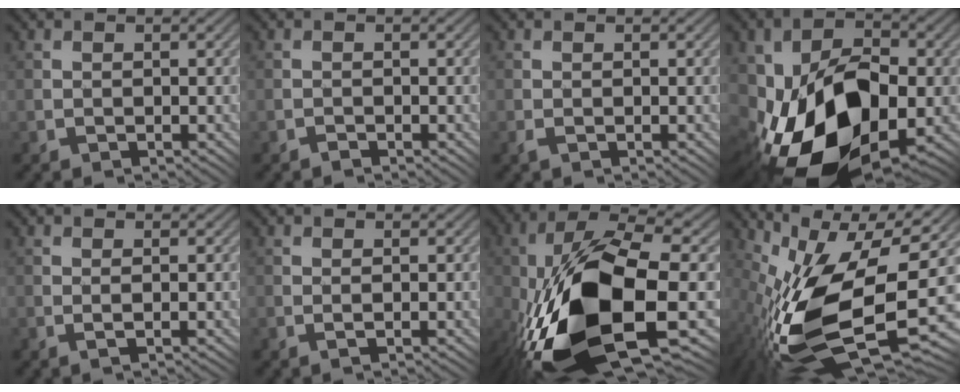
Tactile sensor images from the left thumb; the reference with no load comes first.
{"total": 0.6, "force": [-0.5, -0.2, -0.2], "torque": [0.006, 0.007, -0.013]}
{"total": 0.6, "force": [-0.3, 0.1, 0.5], "torque": [-0.012, 0.000, -0.010]}
{"total": 15.7, "force": [-5.0, 8.7, 12.0], "torque": [-0.213, -0.006, -0.093]}
{"total": 1.1, "force": [0.2, -0.3, 1.0], "torque": [-0.013, 0.008, 0.003]}
{"total": 0.8, "force": [0.2, -0.3, 0.7], "torque": [-0.008, 0.007, 0.003]}
{"total": 18.7, "force": [-4.9, 7.9, 16.3], "torque": [-0.346, -0.018, -0.073]}
{"total": 16.4, "force": [-2.1, 6.5, 14.9], "torque": [-0.280, -0.013, -0.040]}